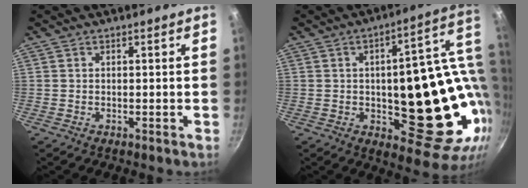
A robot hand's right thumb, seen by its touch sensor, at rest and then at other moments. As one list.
[{"total": 24.1, "force": [2.2, 11.1, 21.3], "torque": [-0.234, -0.018, 0.043]}]